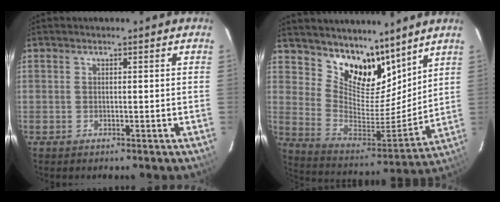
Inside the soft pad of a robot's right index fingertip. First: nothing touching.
{"total": 15.5, "force": [11.7, 7.7, 6.6], "torque": [-0.133, -0.017, 0.216]}